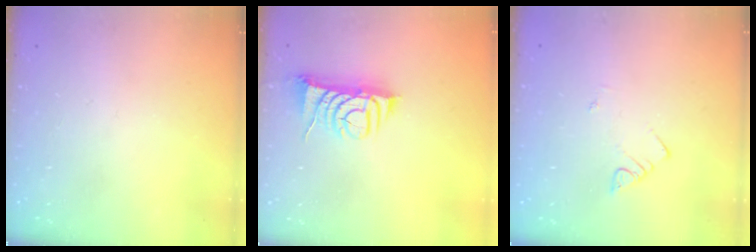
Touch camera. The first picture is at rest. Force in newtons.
{"total": 7.9, "press": 7.8, "slide": 1.2}
{"total": 2.1, "press": 2.1, "slide": 0.4}